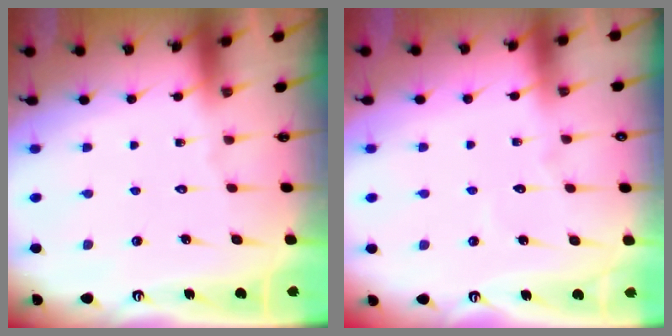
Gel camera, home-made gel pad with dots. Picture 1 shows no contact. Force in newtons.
{"total": 2.5, "press": 2.5, "slide": 0.2}